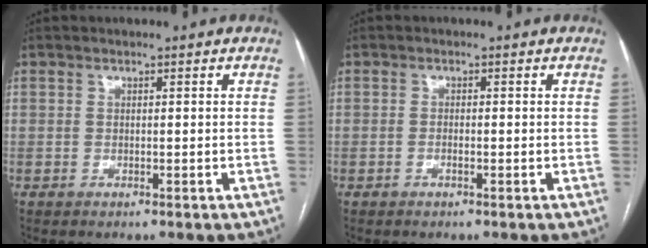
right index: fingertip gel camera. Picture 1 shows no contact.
{"total": 0.9, "force": [-0.4, 0.3, 0.8], "torque": [-0.017, 0.000, -0.007]}